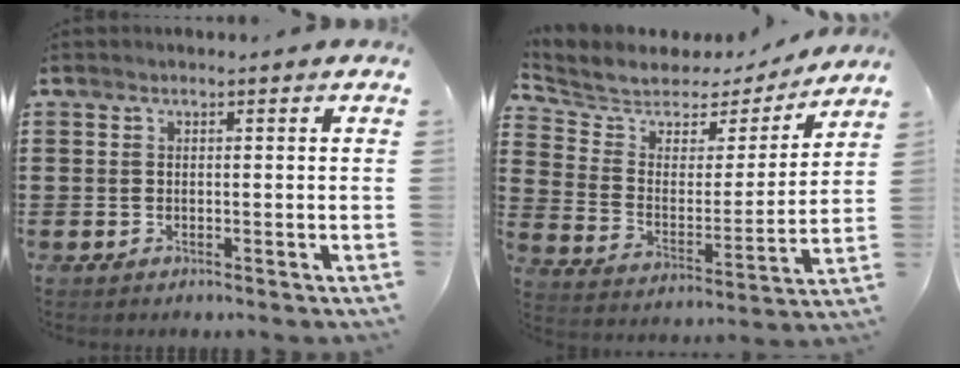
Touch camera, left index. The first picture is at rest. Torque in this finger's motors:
{"motor_torque": [2.14, 0.00, 0.27, 0.02]}